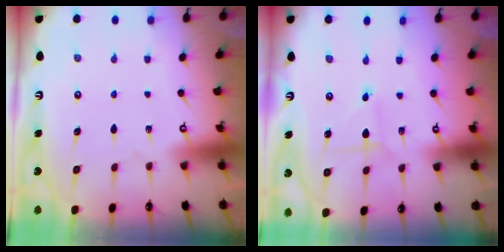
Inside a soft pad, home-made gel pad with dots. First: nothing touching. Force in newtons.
{"total": 1.7, "press": 1.7, "slide": 0.2}